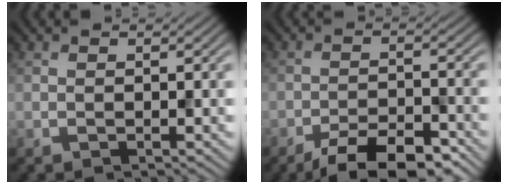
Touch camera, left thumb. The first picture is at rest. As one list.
[{"total": 6.9, "force": [-5.2, 2.0, 4.1], "torque": [-0.063, 0.003, -0.088]}]